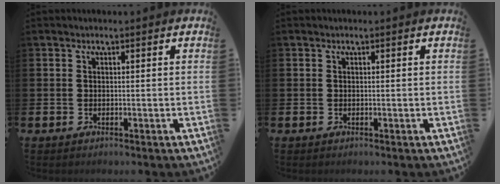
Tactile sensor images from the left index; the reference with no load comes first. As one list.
[{"total": 0.0}]